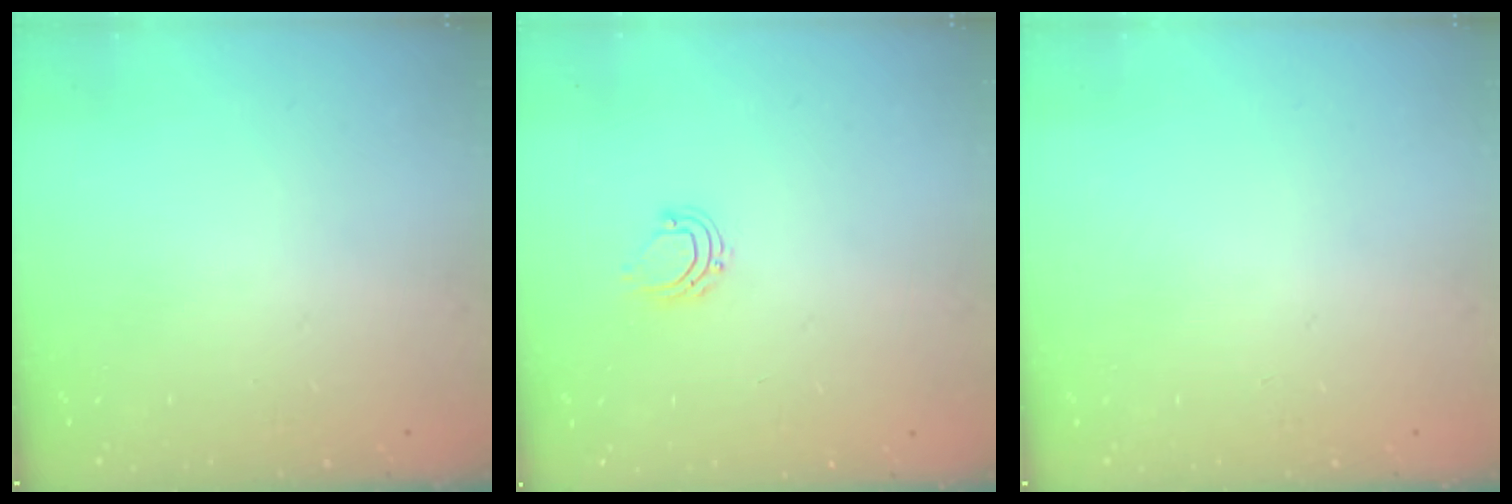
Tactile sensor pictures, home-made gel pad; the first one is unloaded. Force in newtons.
{"total": 6.8, "press": 6.8, "slide": 0.5}
{"total": 0.0}